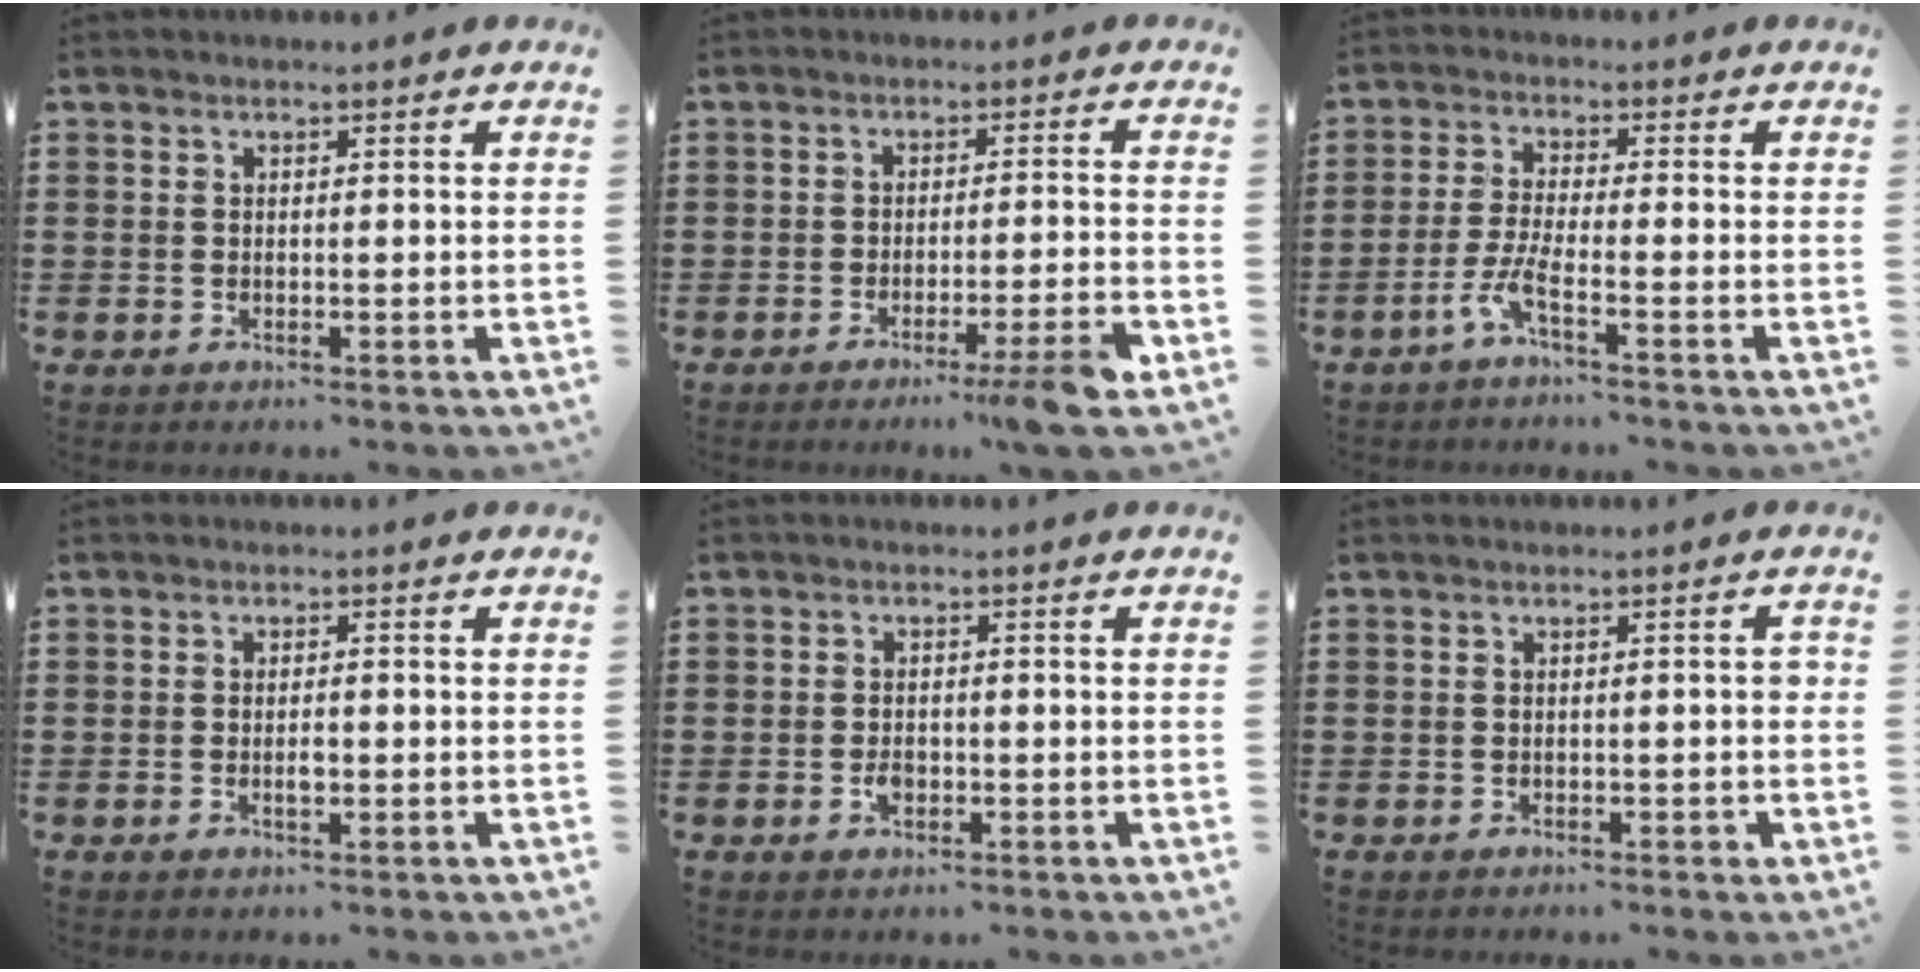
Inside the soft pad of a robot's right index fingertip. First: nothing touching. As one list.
[{"total": 5.8, "force": [-3.6, -0.5, 4.5], "torque": [-0.067, -0.011, -0.060]}, {"total": 4.4, "force": [-2.8, 0.2, 3.4], "torque": [-0.084, -0.010, -0.059]}, {"total": 1.7, "force": [-0.5, 0.6, 1.5], "torque": [-0.028, 0.001, -0.008]}, {"total": 2.0, "force": [-0.8, 1.2, 1.4], "torque": [-0.025, 0.002, -0.014]}, {"total": 1.4, "force": [-0.6, 0.9, 0.9], "torque": [-0.019, 0.004, -0.014]}]